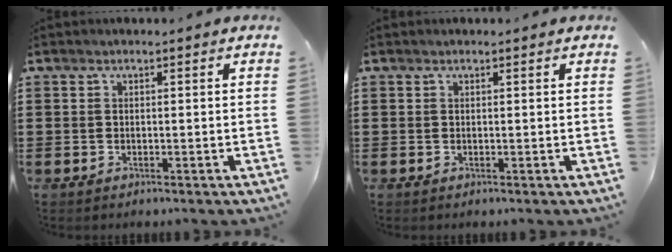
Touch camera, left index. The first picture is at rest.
{"total": 0.0}